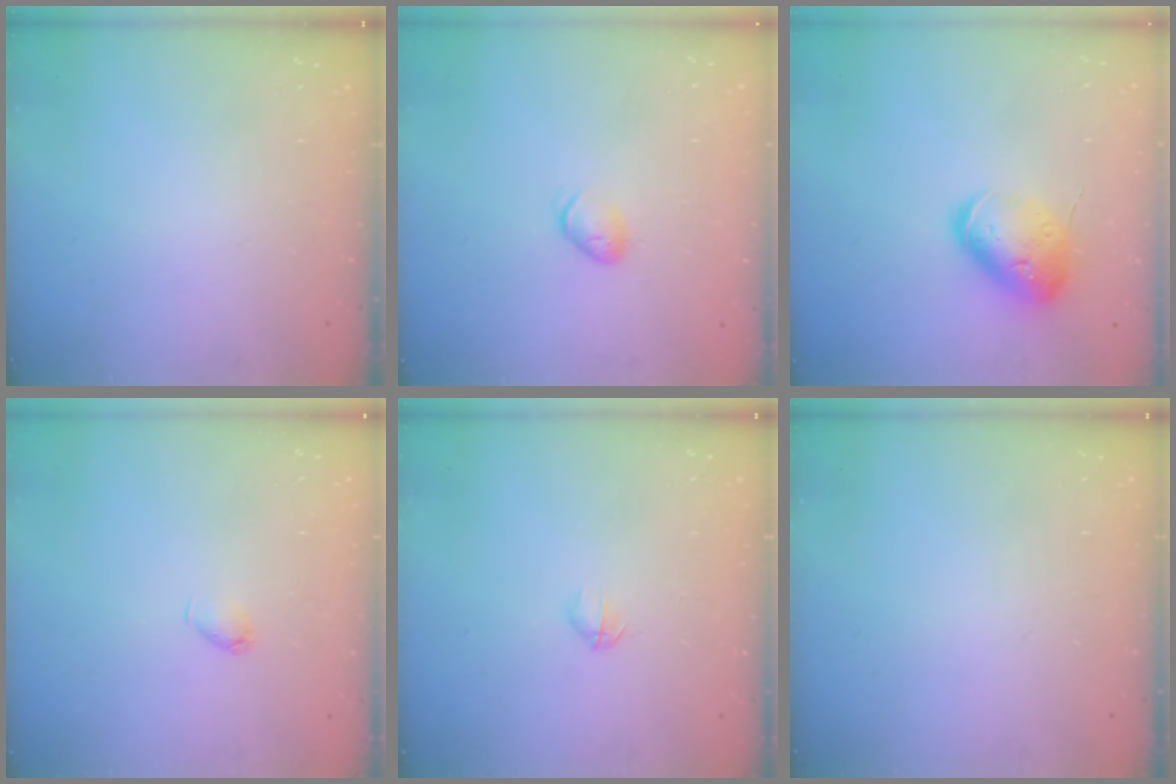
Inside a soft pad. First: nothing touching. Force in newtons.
{"total": 5.6, "press": 5.6, "slide": 1.0}
{"total": 15.2, "press": 15.1, "slide": 1.7}
{"total": 3.0, "press": 3.0, "slide": 0.3}
{"total": 2.8, "press": 2.7, "slide": 0.9}
{"total": 0.0}